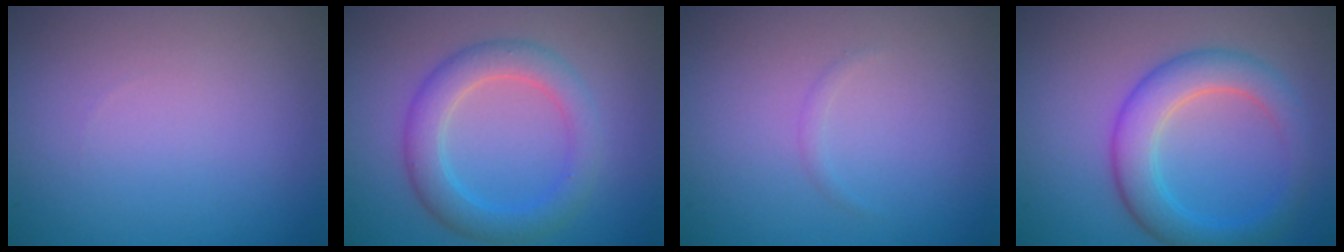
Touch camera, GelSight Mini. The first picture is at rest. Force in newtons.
{"total": 4.2, "press": 4.2, "slide": 0.1}
{"total": 0.5, "press": 0.5, "slide": 0.0}
{"total": 4.9, "press": 4.9, "slide": 0.1}